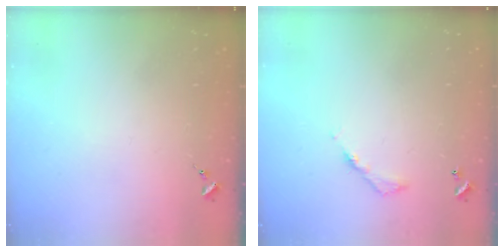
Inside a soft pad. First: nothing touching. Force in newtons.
{"total": 4.9, "press": 4.9, "slide": 0.4}